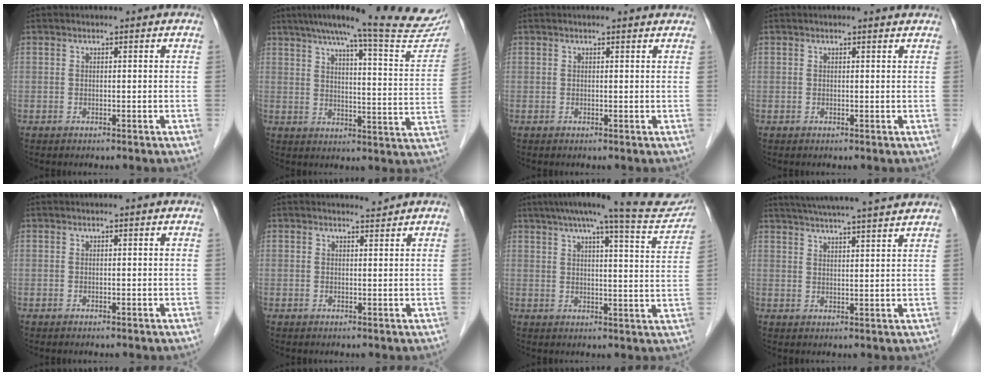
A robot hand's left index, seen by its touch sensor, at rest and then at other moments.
{"total": 23.0, "force": [20.4, 1.0, 10.6], "torque": [-0.147, -0.054, 0.245]}
{"total": 1.4, "force": [1.4, 0.1, 0.3], "torque": [-0.011, 0.001, 0.011]}
{"total": 1.4, "force": [1.4, 0.1, 0.3], "torque": [-0.011, 0.001, 0.012]}
{"total": 0.0}
{"total": 1.1, "force": [1.0, -0.2, -0.3], "torque": [-0.005, -0.009, 0.016]}
{"total": 15.0, "force": [13.3, 1.0, 6.7], "torque": [-0.095, -0.012, 0.156]}
{"total": 15.7, "force": [13.9, 0.6, 7.1], "torque": [-0.124, 0.029, 0.194]}